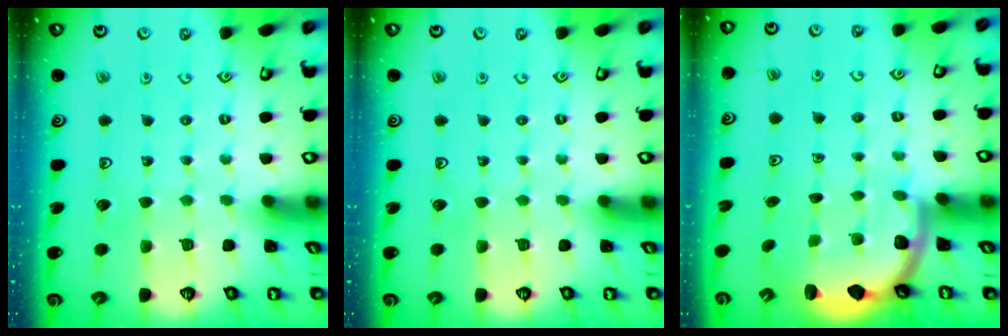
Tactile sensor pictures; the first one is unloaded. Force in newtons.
{"total": 0.0}
{"total": 2.6, "press": 2.5, "slide": 0.6}